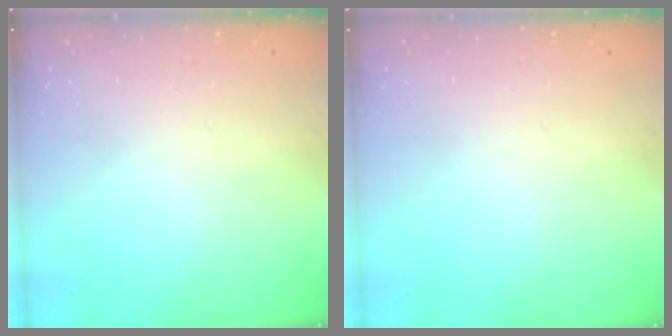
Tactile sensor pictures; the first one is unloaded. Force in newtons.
{"total": 0.0}